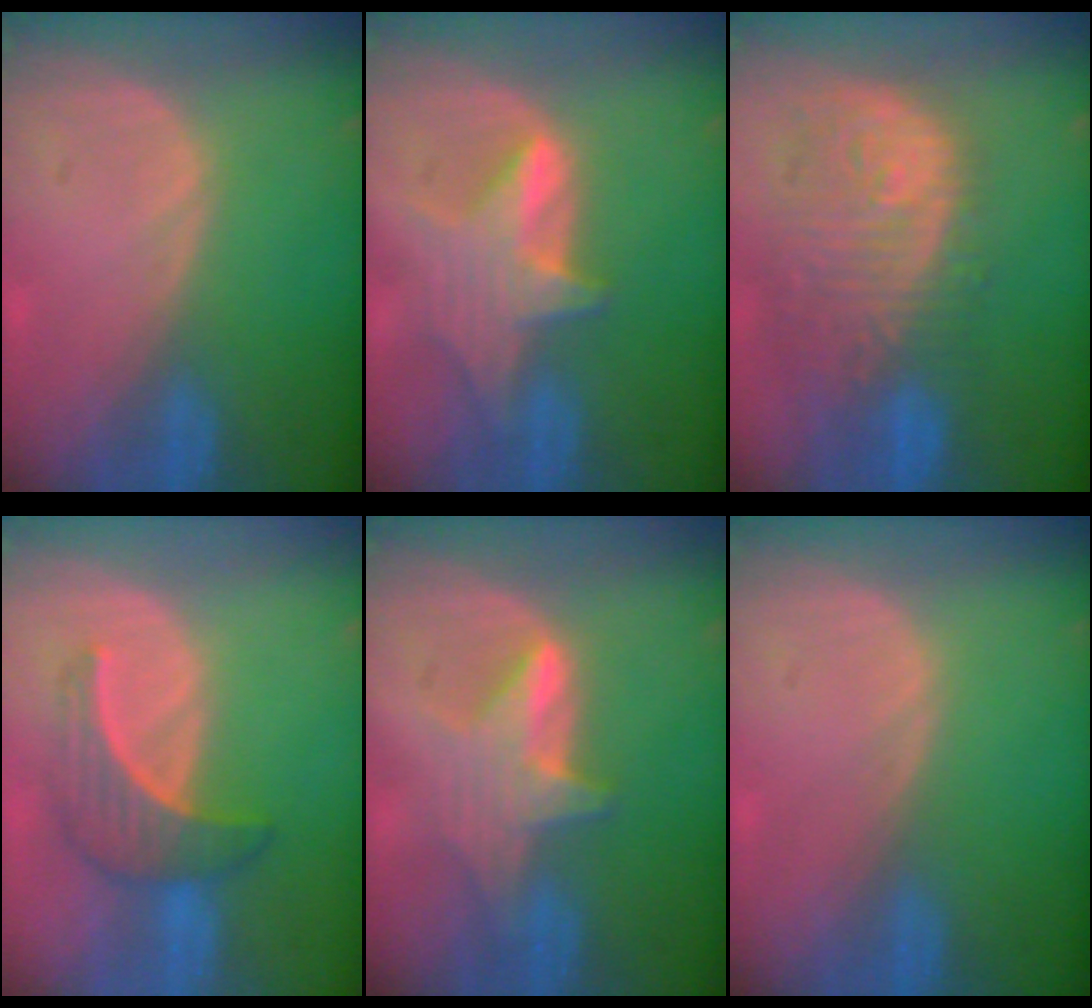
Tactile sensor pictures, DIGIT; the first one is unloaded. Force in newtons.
{"total": 6.3, "press": 6.2, "slide": 0.8}
{"total": 11.9, "press": 10.5, "slide": 5.6}
{"total": 5.7, "press": 5.6, "slide": 0.9}
{"total": 5.9, "press": 5.8, "slide": 0.8}
{"total": 0.0}